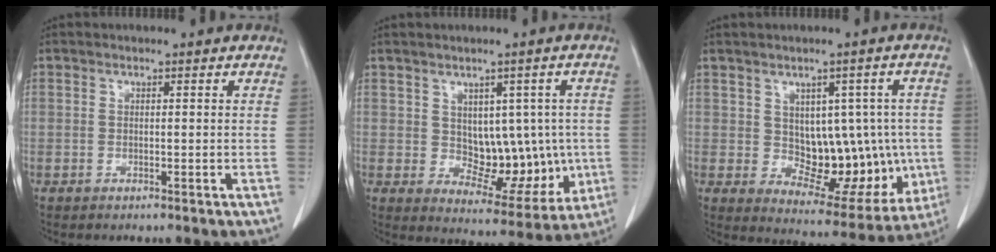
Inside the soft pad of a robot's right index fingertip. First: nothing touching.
{"total": 9.9, "force": [0.3, 6.1, 7.8], "torque": [-0.081, 0.013, 0.028]}
{"total": 12.7, "force": [-0.1, 7.4, 10.4], "torque": [-0.113, 0.017, 0.026]}